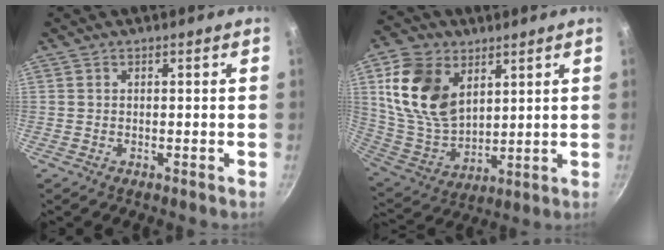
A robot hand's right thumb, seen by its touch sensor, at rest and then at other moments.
{"total": 17.0, "force": [6.3, 11.4, 10.9], "torque": [-0.186, -0.026, 0.136]}